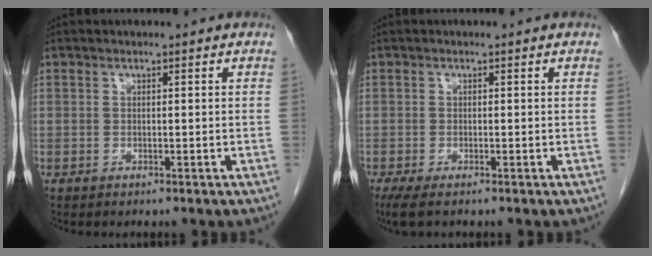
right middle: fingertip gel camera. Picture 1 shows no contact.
{"total": 2.3, "force": [-1.6, 0.3, 1.6], "torque": [-0.032, -0.010, -0.030]}